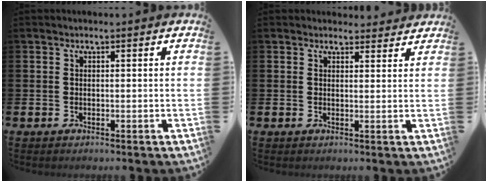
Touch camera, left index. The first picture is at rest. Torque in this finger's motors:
{"motor_torque": [0.97, -1.17, 0.21, 0.01]}